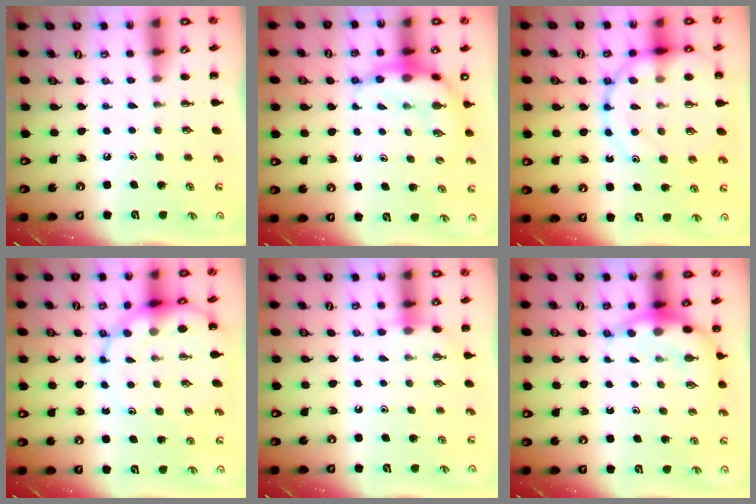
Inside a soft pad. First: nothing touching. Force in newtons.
{"total": 8.7, "press": 8.6, "slide": 1.2}
{"total": 18.3, "press": 18.2, "slide": 2.1}
{"total": 11.9, "press": 11.6, "slide": 2.5}
{"total": 4.9, "press": 4.8, "slide": 1.0}
{"total": 6.7, "press": 6.5, "slide": 1.9}